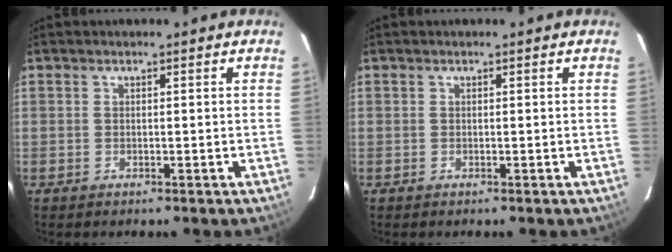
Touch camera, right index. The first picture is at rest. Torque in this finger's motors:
{"motor_torque": [0.00, 0.00, 0.00, 0.00]}